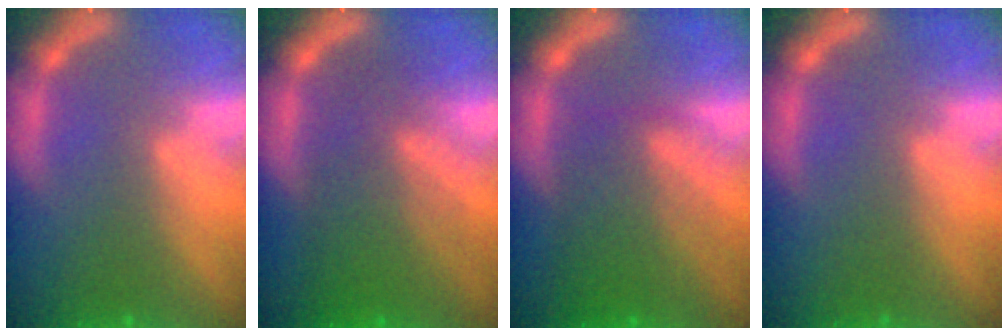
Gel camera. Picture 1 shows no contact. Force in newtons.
{"total": 8.0}
{"total": 7.6}
{"total": 0.0}